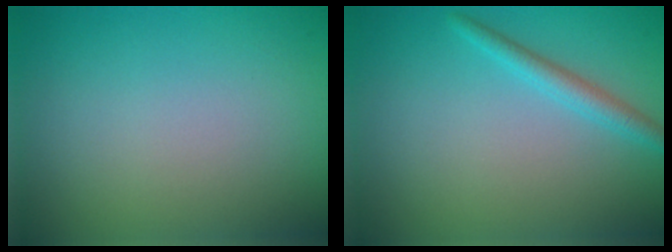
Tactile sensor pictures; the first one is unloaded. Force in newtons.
{"total": 2.0, "press": 2.0, "slide": 0.0}